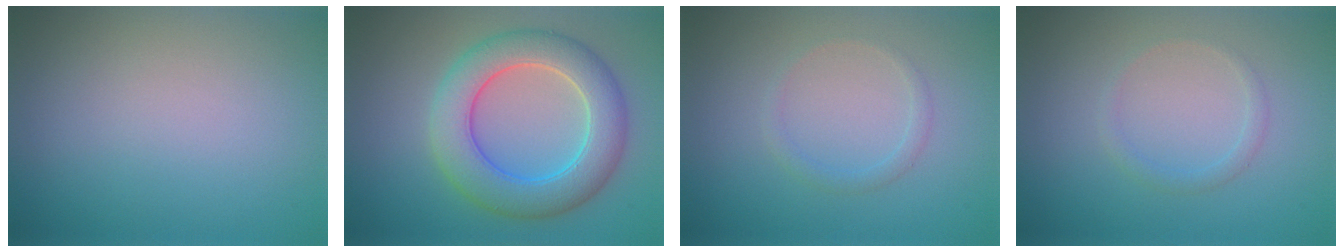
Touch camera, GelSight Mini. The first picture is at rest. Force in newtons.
{"total": 7.1, "press": 7.1, "slide": 0.3}
{"total": 1.1, "press": 1.1, "slide": 0.1}
{"total": 1.1, "press": 1.1, "slide": 0.1}